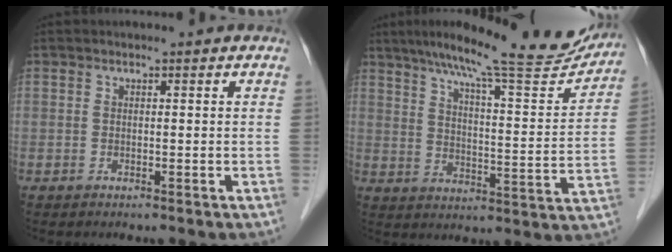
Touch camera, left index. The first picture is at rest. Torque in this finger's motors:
{"motor_torque": [0.12, -0.25, 0.29, 0.11]}